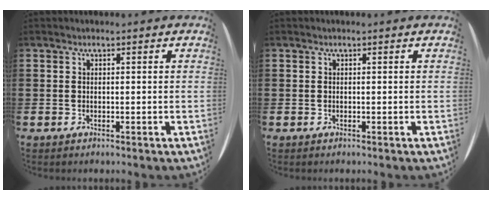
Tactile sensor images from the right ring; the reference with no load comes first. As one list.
[{"total": 0.0}]